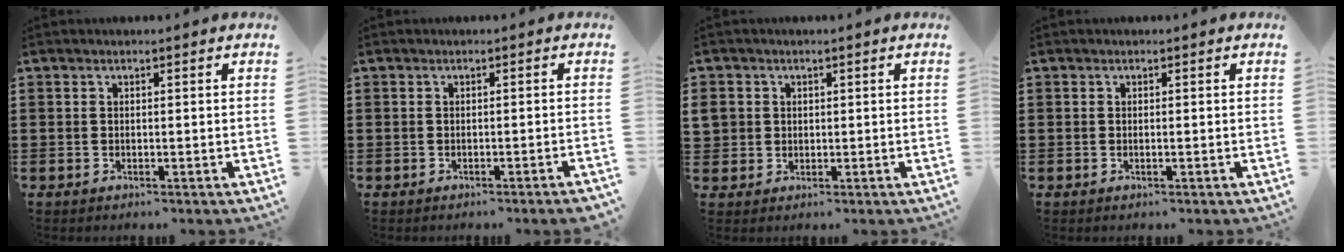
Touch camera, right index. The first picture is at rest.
{"total": 1.1, "force": [-0.8, -0.1, 0.7], "torque": [-0.012, -0.003, -0.015]}
{"total": 2.7, "force": [0.5, 2.6, 0.4], "torque": [-0.020, 0.009, 0.008]}
{"total": 0.0}